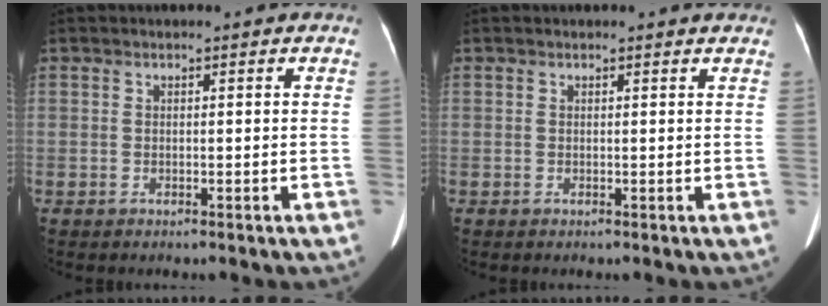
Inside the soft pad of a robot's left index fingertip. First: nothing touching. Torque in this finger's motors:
{"motor_torque": [0.13, -0.01, -0.06, 0.03]}